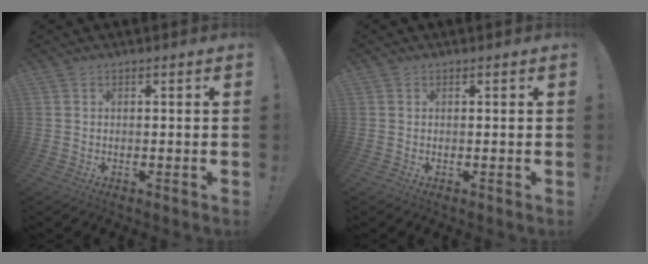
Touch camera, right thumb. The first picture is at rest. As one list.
[{"total": 0.0}]